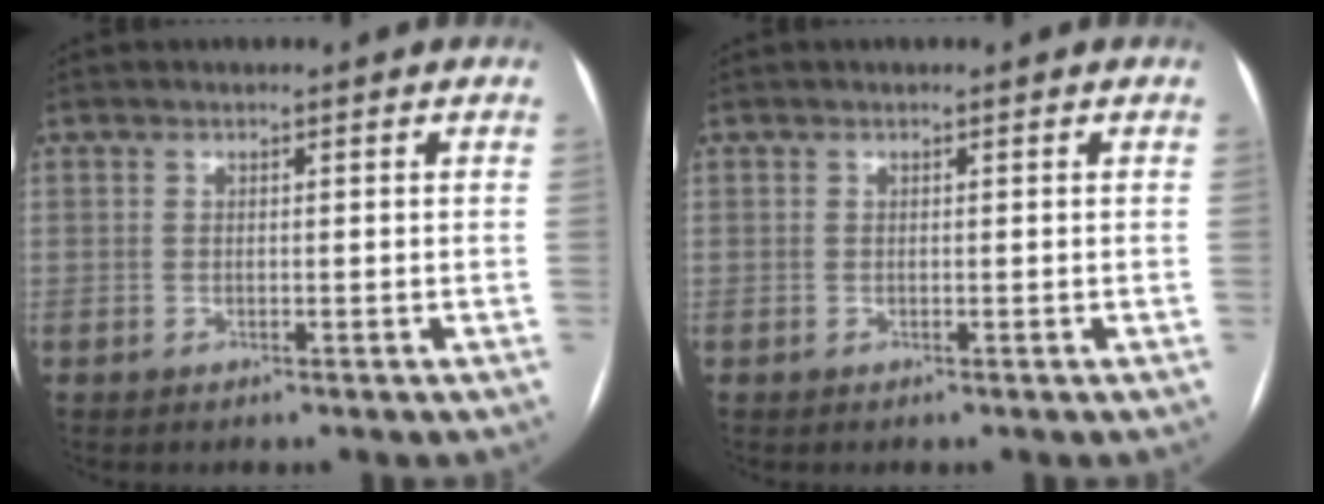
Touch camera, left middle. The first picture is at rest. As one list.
[{"total": 0.0}]